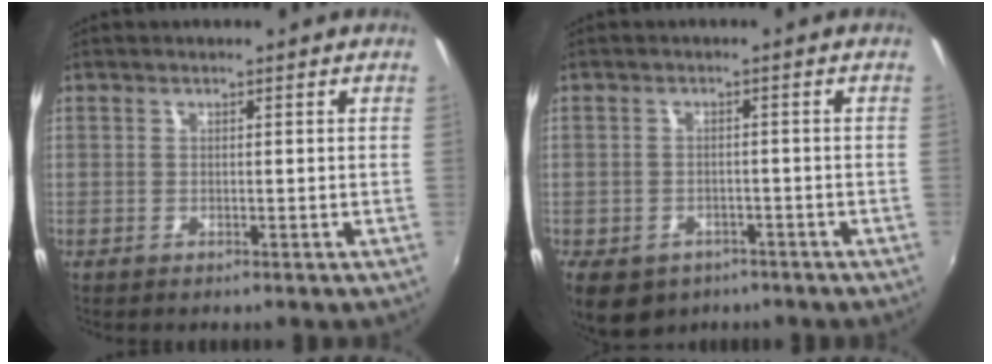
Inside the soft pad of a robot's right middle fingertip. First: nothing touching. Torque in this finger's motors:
{"motor_torque": [0.97, -0.71, 0.07, 0.05]}